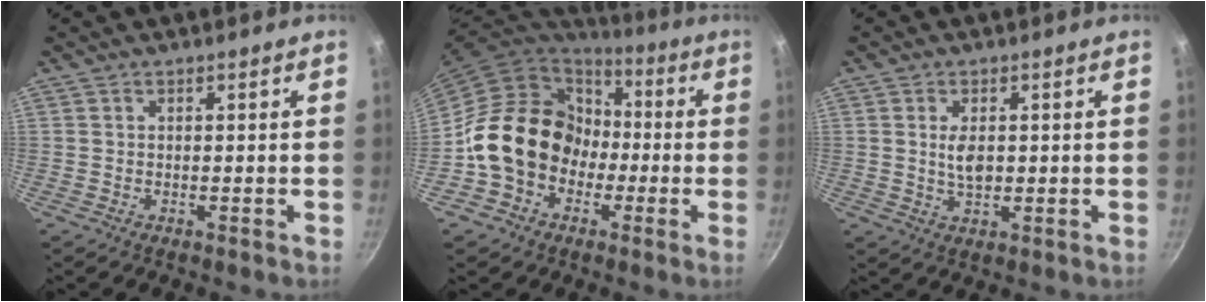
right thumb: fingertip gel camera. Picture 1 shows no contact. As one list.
[{"total": 17.5, "force": [-2.5, 14.7, 9.1], "torque": [-0.111, 0.055, -0.040]}, {"total": 4.2, "force": [0.4, 2.3, 3.4], "torque": [-0.057, -0.005, 0.009]}]